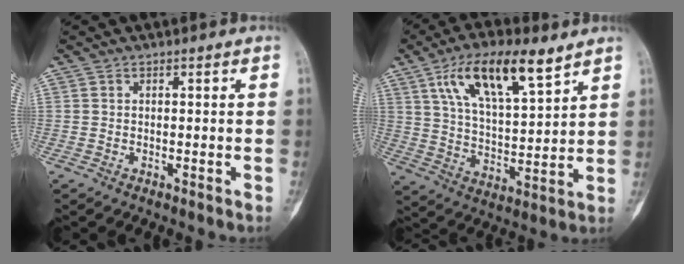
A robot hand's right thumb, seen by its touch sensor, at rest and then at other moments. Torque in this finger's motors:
{"motor_torque": [-1.29, 1.95, 0.61, -0.14, 0.11]}